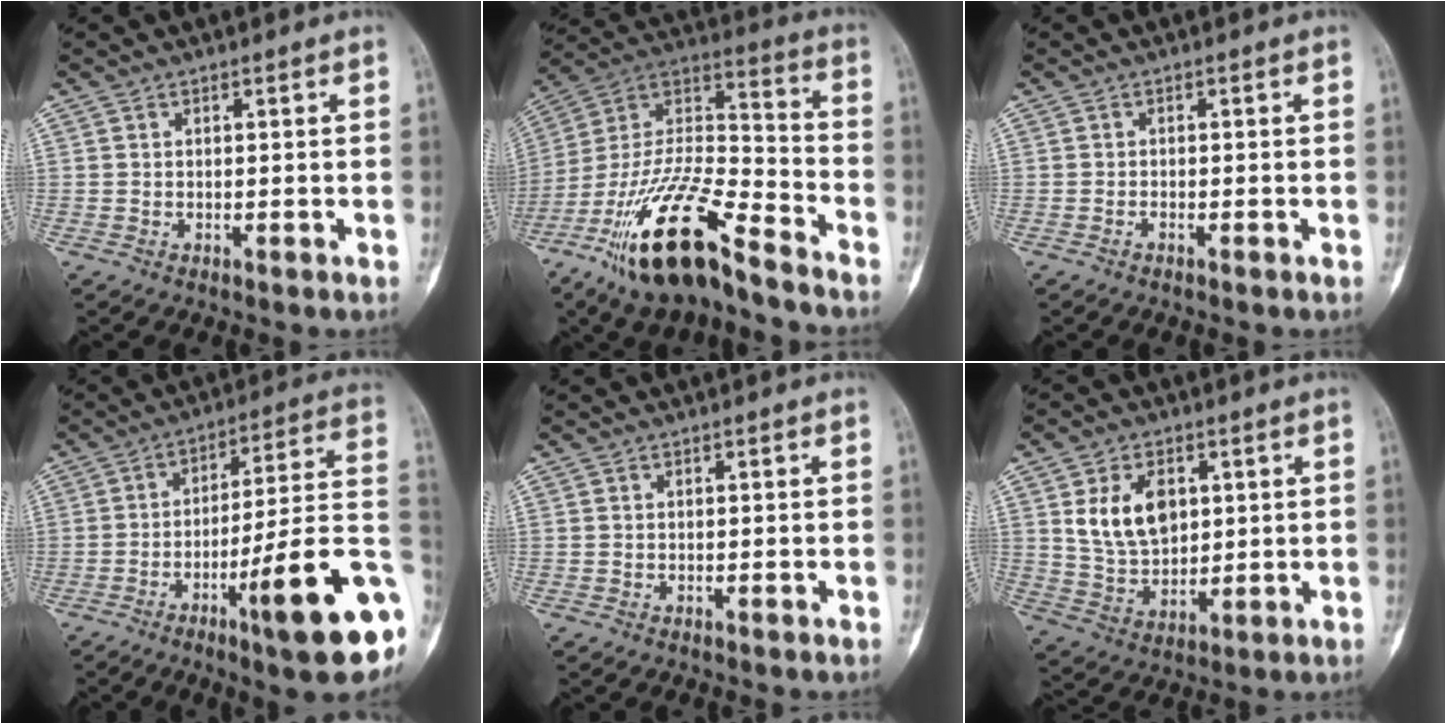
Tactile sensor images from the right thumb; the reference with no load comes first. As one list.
[{"total": 23.1, "force": [-15.1, 6.9, 16.1], "torque": [-0.333, 0.062, -0.276]}, {"total": 0.5, "force": [-0.4, 0.2, 0.3], "torque": [-0.006, 0.001, -0.010]}, {"total": 21.2, "force": [-8.0, 3.2, 19.4], "torque": [-0.232, 0.034, -0.115]}, {"total": 0.0}, {"total": 11.1, "force": [3.2, 7.5, 7.6], "torque": [-0.111, -0.017, 0.070]}]